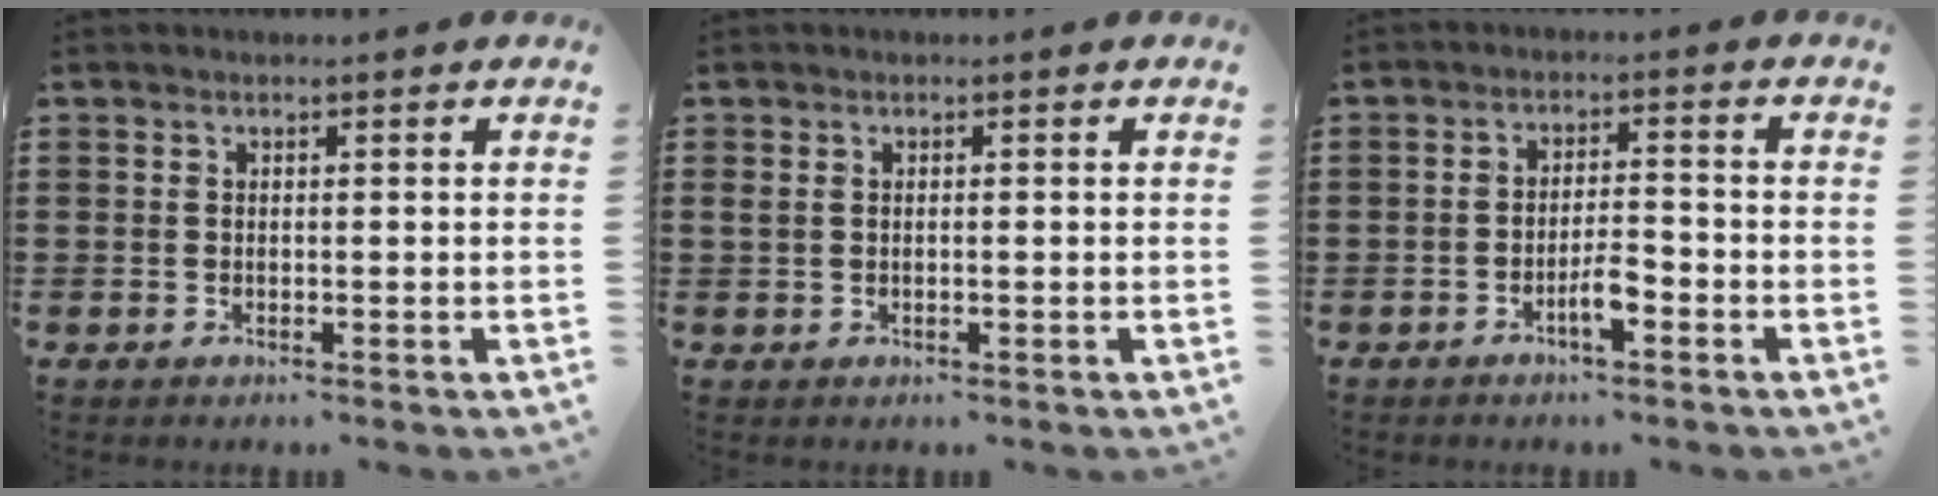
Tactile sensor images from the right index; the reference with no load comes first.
{"total": 0.8, "force": [0.0, 0.3, 0.7], "torque": [-0.015, 0.001, -0.001]}
{"total": 3.9, "force": [-2.2, 0.9, 3.1], "torque": [-0.061, 0.001, -0.042]}